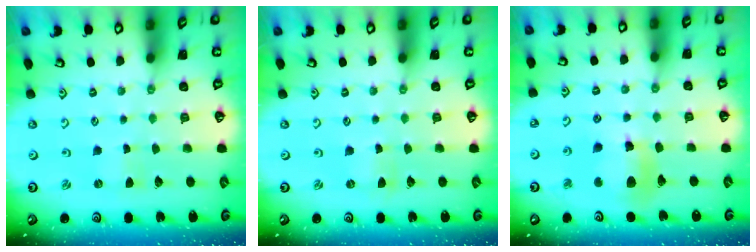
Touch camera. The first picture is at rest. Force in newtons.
{"total": 0.0}
{"total": 12.1, "press": 12.0, "slide": 1.4}